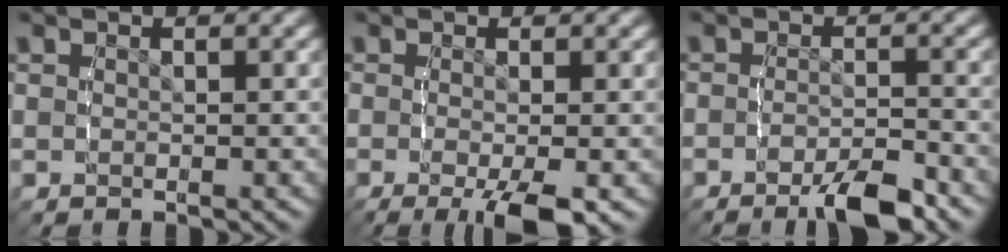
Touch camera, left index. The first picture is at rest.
{"total": 4.6, "force": [-2.5, 1.0, 3.8], "torque": [-0.060, -0.020, -0.032]}
{"total": 3.4, "force": [-2.5, 0.7, 2.1], "torque": [-0.034, 0.000, -0.049]}